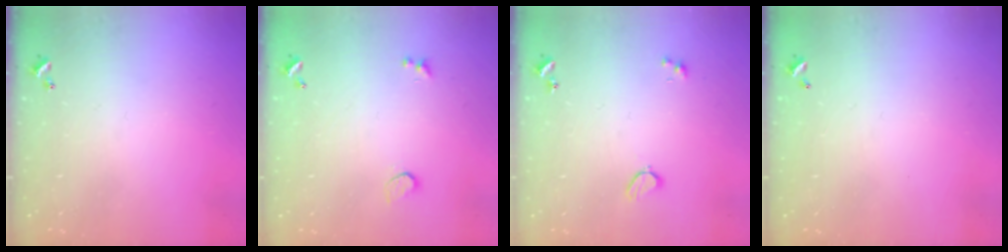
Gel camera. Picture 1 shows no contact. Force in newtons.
{"total": 0.7, "press": 0.5, "slide": 0.4}
{"total": 2.1, "press": 2.0, "slide": 0.6}
{"total": 2.9, "press": 2.9, "slide": 0.1}